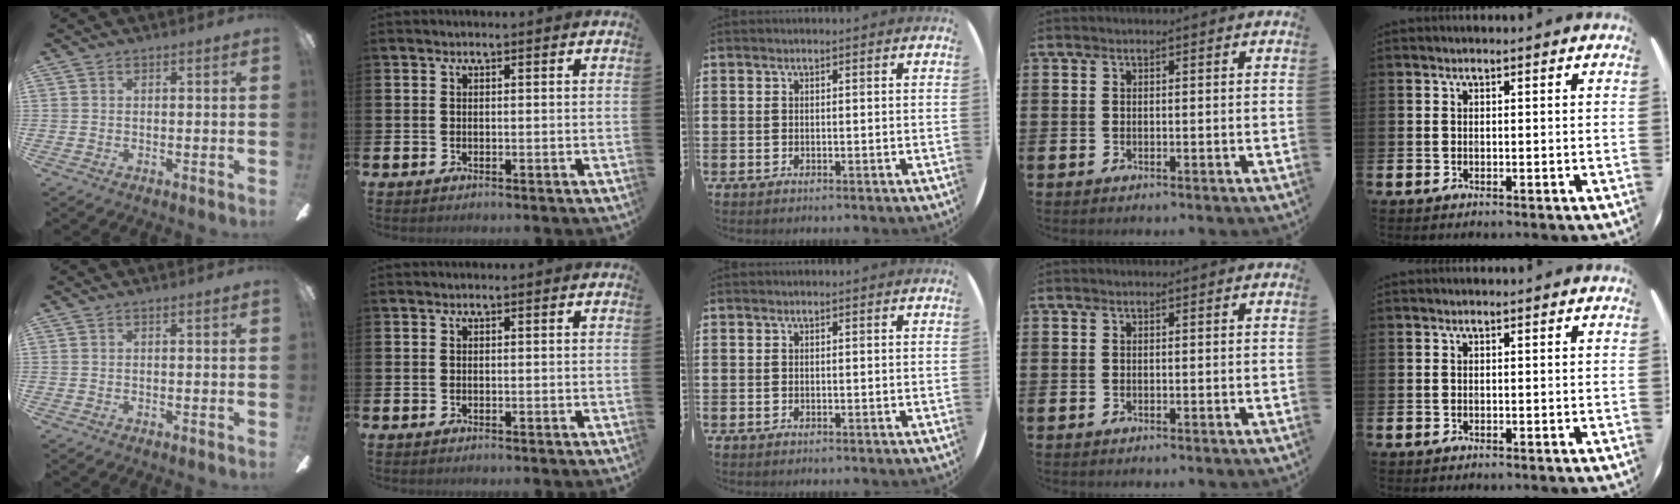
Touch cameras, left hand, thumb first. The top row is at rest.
{}